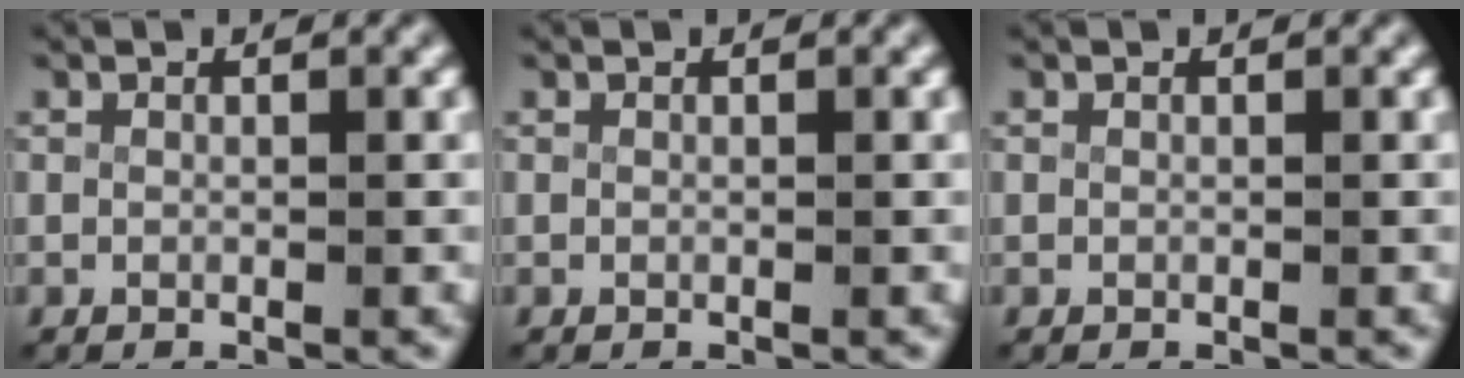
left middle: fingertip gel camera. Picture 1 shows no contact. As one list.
[{"total": 0.0}, {"total": 0.0}]